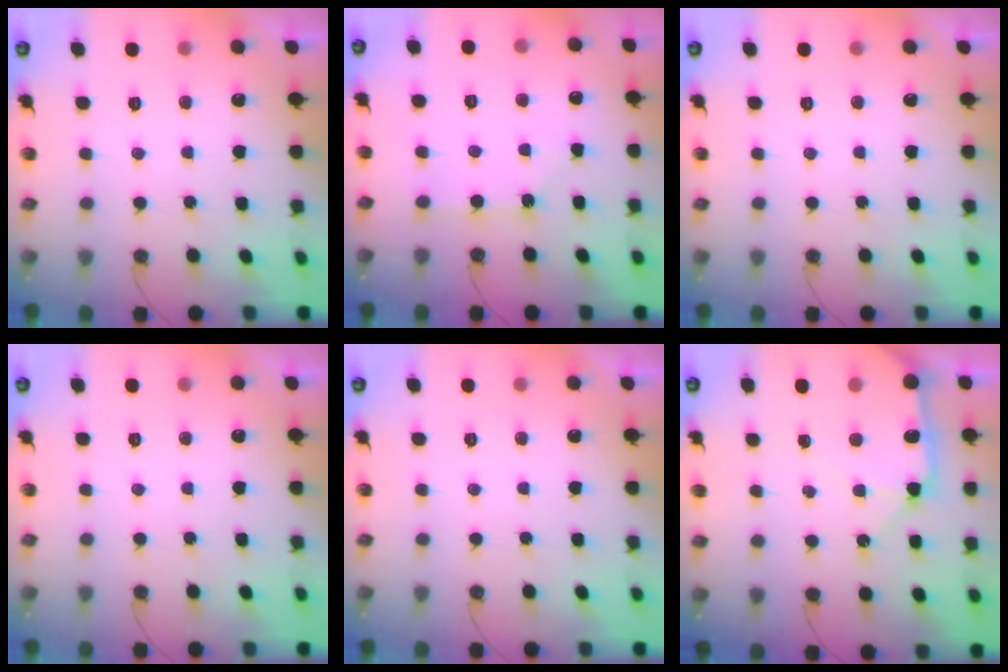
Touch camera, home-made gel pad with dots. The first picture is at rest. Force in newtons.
{"total": 1.1, "press": 1.1, "slide": 0.2}
{"total": 0.0}
{"total": 0.0}
{"total": 0.0}
{"total": 14.3, "press": 14.2, "slide": 2.2}